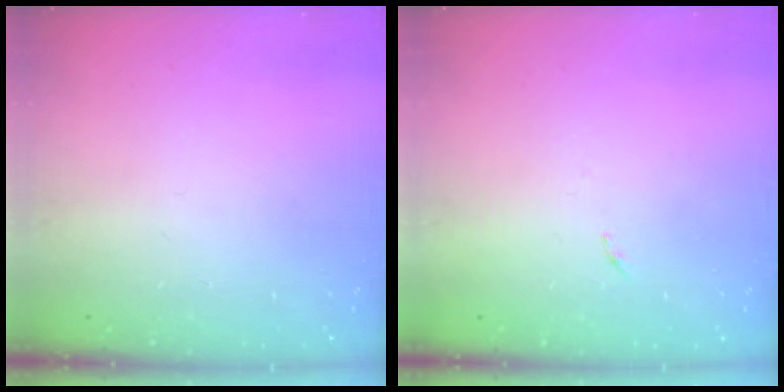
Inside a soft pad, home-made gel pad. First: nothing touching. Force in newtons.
{"total": 2.6, "press": 2.6, "slide": 0.4}